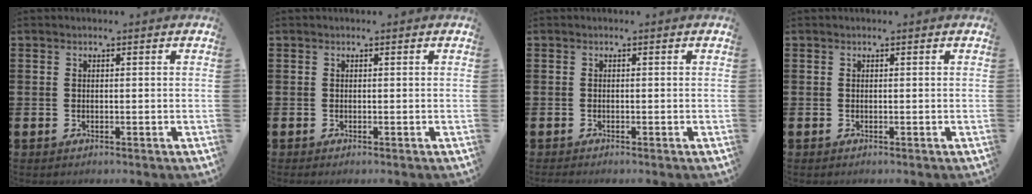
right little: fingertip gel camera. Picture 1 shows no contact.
{"total": 0.0}
{"total": 0.0}
{"total": 0.0}